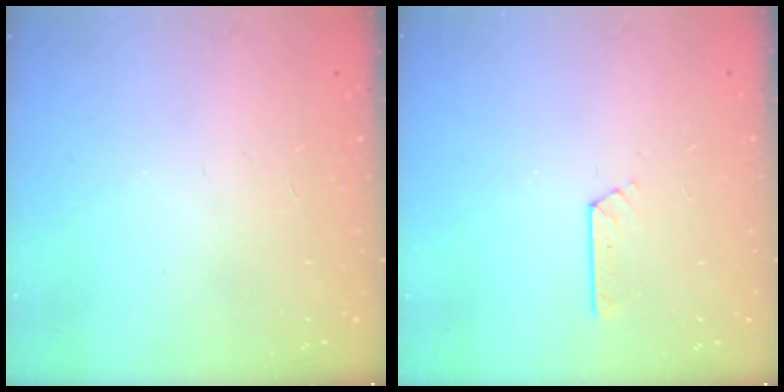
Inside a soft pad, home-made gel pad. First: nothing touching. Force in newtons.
{"total": 2.6, "press": 2.6, "slide": 0.3}